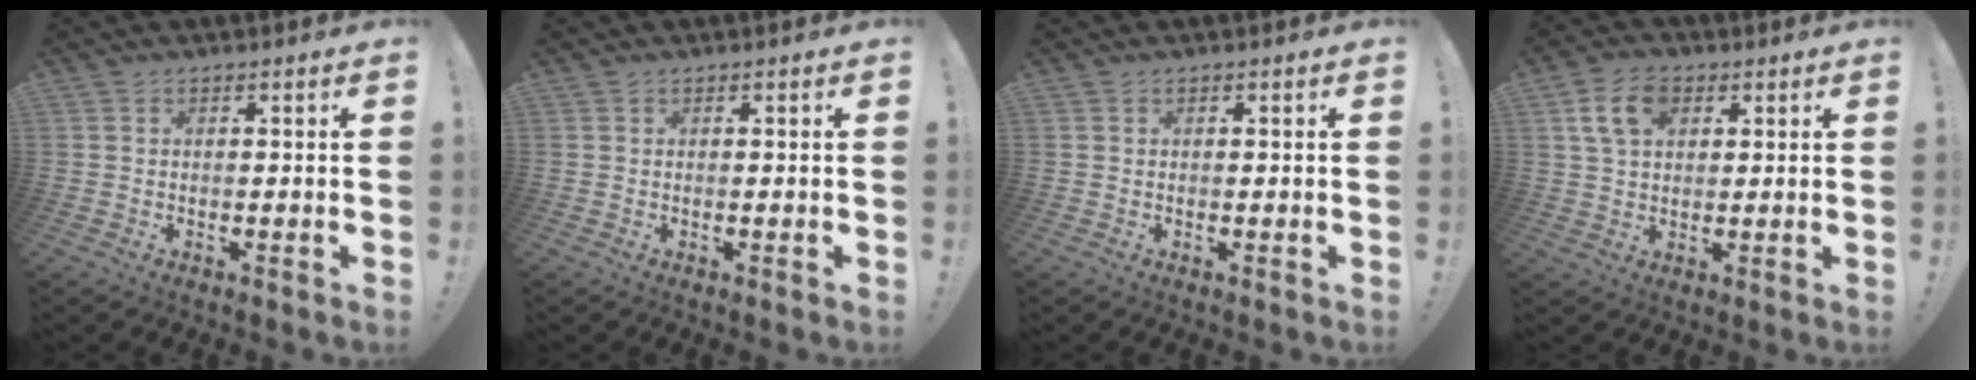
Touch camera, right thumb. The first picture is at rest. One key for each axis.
{"total": 0.0}
{"total": 0.0}
{"total": 9.4, "fx": 3.4, "fy": 6.3, "fz": 6.1, "tx": -0.110, "ty": 0.008, "tz": 0.065}